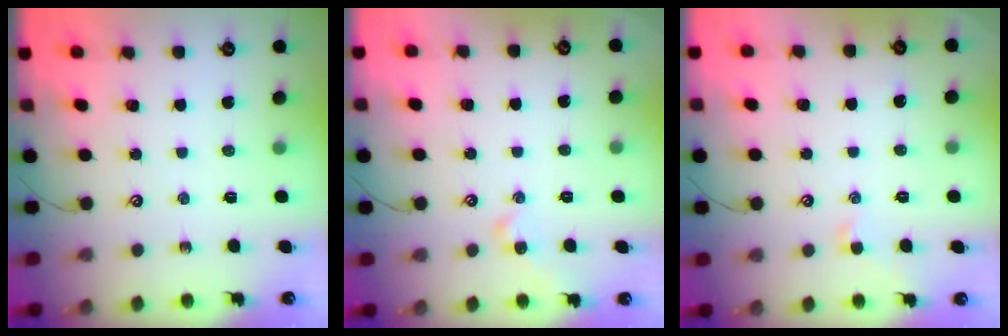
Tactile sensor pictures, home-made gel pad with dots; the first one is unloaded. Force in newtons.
{"total": 2.1, "press": 2.0, "slide": 0.6}
{"total": 1.3, "press": 1.1, "slide": 0.7}